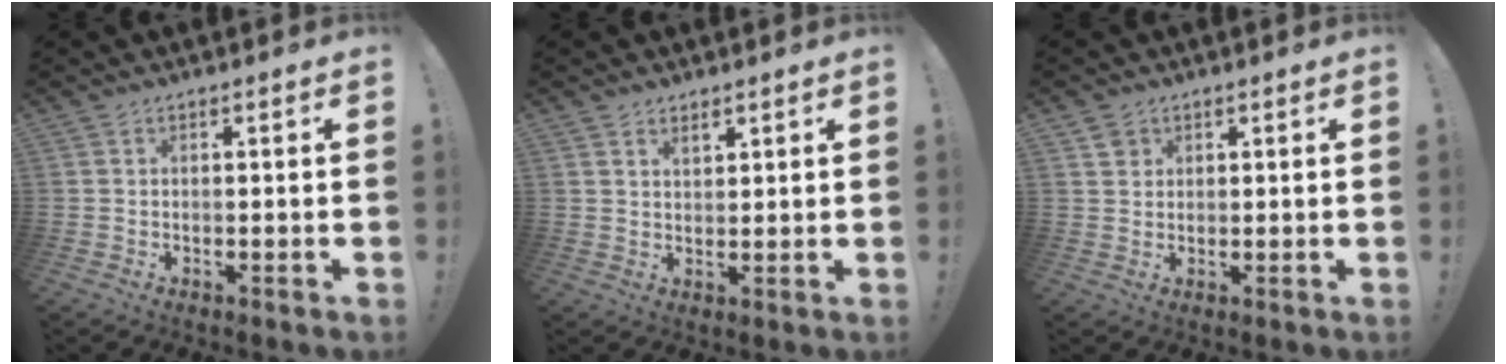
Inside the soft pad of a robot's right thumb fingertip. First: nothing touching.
{"total": 2.6, "force": [2.0, 1.3, 0.9], "torque": [-0.006, -0.015, 0.035]}
{"total": 2.7, "force": [1.6, 2.2, 0.4], "torque": [0.008, -0.011, 0.027]}